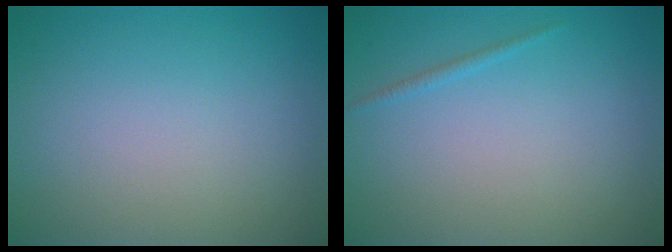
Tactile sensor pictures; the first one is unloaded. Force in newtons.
{"total": 0.7, "press": 0.6, "slide": 0.1}